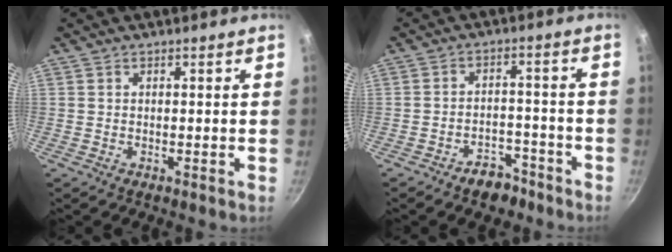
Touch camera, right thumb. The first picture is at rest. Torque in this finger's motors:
{"motor_torque": [-0.17, 0.17, 0.08, 0.17, 0.00]}